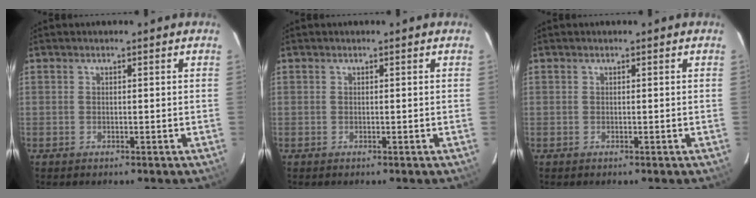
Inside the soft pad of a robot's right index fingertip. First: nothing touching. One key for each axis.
{"total": 0.0}
{"total": 0.0}